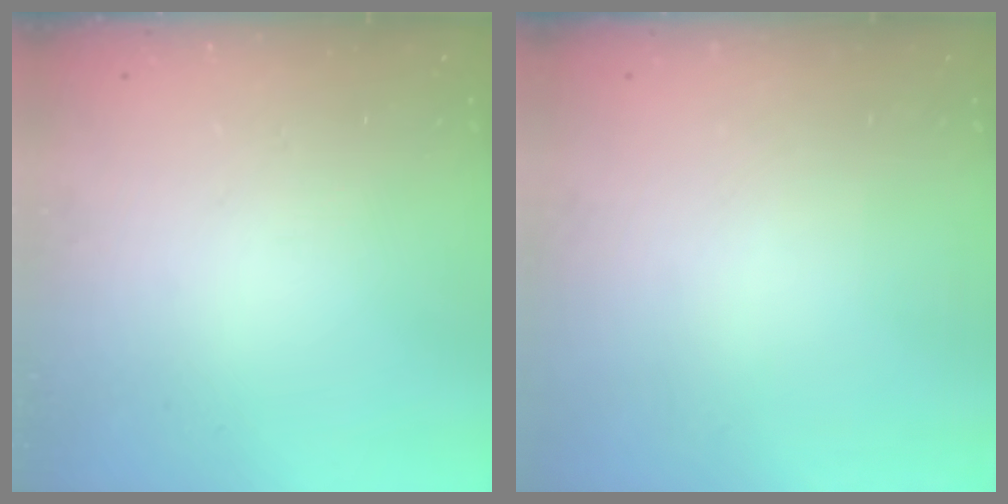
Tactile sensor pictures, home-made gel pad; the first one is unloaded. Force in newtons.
{"total": 0.0}